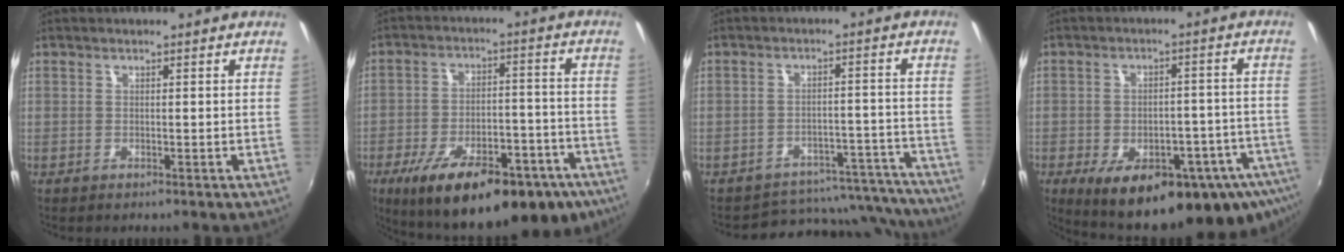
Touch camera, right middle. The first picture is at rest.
{"total": 25.1, "force": [-16.2, 9.6, 16.6], "torque": [-0.275, -0.026, -0.215]}
{"total": 17.0, "force": [-15.6, 6.1, 3.3], "torque": [-0.063, 0.041, -0.179]}
{"total": 23.1, "force": [-13.6, 9.6, 16.1], "torque": [-0.238, -0.037, -0.166]}